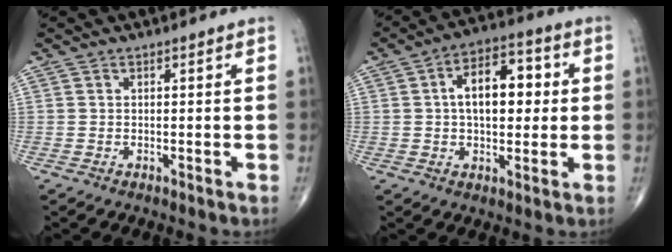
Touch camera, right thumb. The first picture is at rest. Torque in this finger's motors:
{"motor_torque": [0.86, 2.70, 1.16, 0.05, 0.10]}